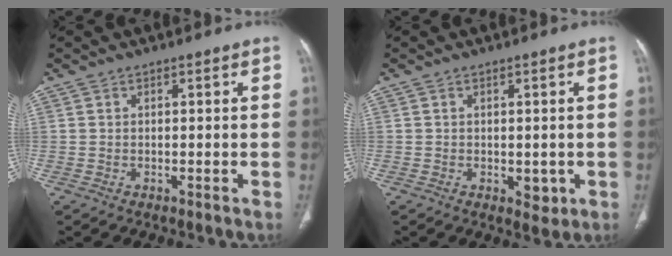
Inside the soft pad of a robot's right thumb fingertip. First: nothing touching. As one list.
[{"total": 2.6, "force": [-0.5, 1.7, 1.9], "torque": [-0.013, -0.003, 0.000]}]